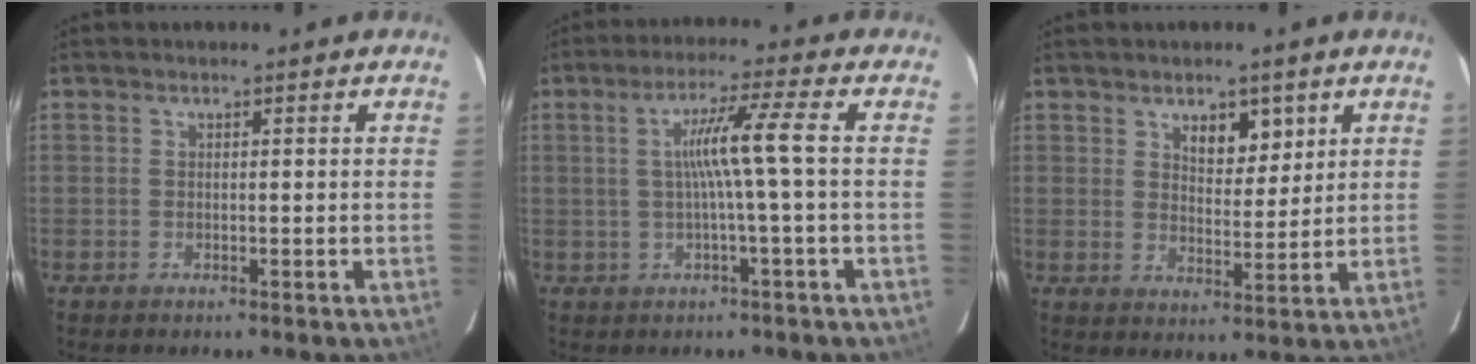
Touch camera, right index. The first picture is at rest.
{"total": 6.8, "force": [0.2, -1.4, 6.6], "torque": [-0.116, 0.013, 0.009]}
{"total": 5.3, "force": [2.9, 2.6, 3.5], "torque": [-0.051, -0.001, 0.048]}